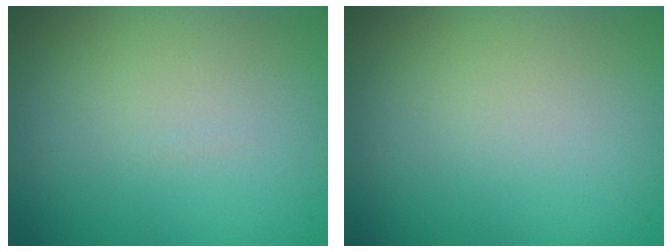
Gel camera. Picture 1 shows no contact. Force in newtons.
{"total": 0.0}